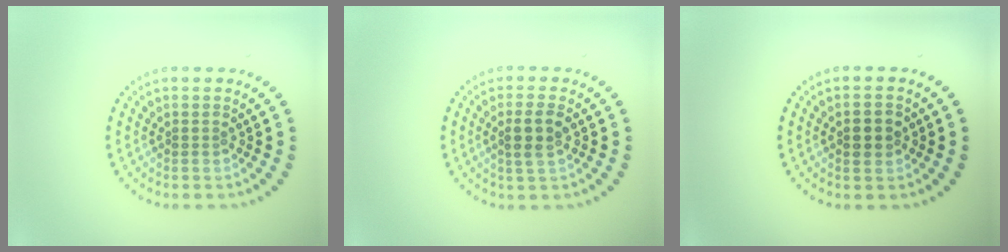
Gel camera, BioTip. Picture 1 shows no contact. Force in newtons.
{"total": 2.4, "press": 2.2, "slide": 1.0}
{"total": 2.3, "press": 2.3, "slide": 0.2}